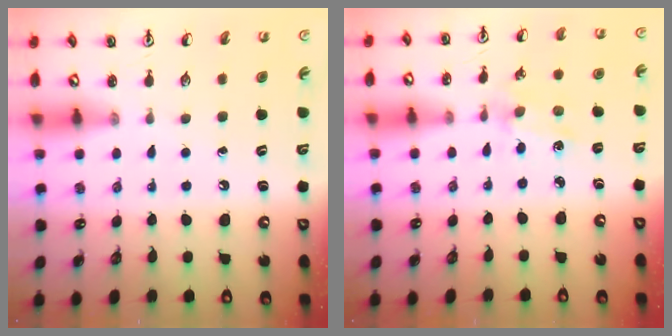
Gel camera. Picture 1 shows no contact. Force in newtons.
{"total": 1.1, "press": 1.1, "slide": 0.2}